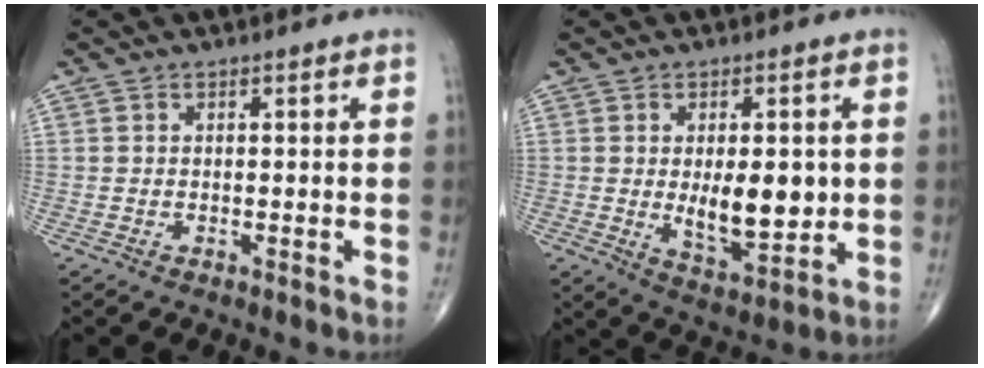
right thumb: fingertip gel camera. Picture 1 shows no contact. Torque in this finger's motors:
{"motor_torque": [1.50, 1.27, 0.75, -0.08, 0.08]}